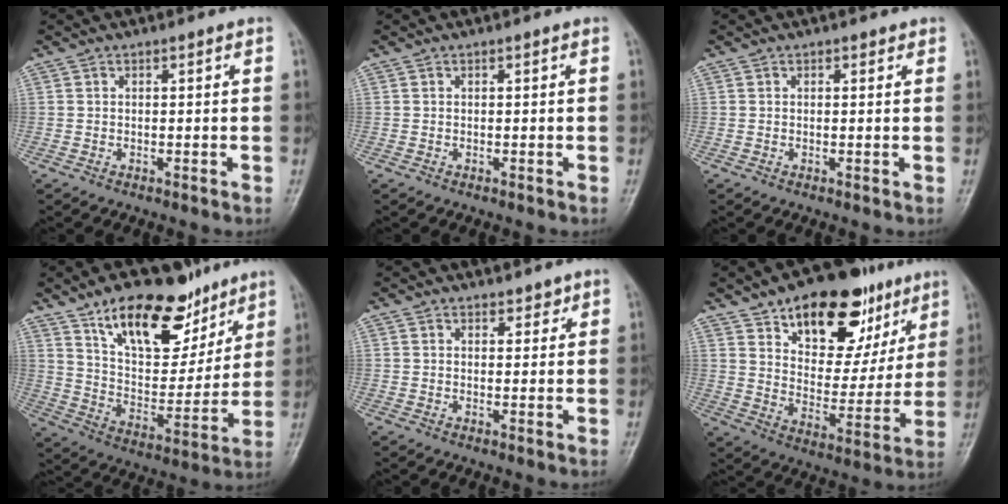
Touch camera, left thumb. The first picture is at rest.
{"total": 0.0}
{"total": 0.8, "force": [0.6, 0.4, 0.2], "torque": [0.002, -0.004, 0.005]}
{"total": 21.3, "force": [13.4, 10.3, 13.0], "torque": [-0.149, -0.066, 0.228]}
{"total": 2.1, "force": [1.7, 1.2, 0.5], "torque": [0.011, -0.011, 0.021]}
{"total": 22.2, "force": [12.5, 12.1, 13.8], "torque": [-0.148, -0.042, 0.197]}